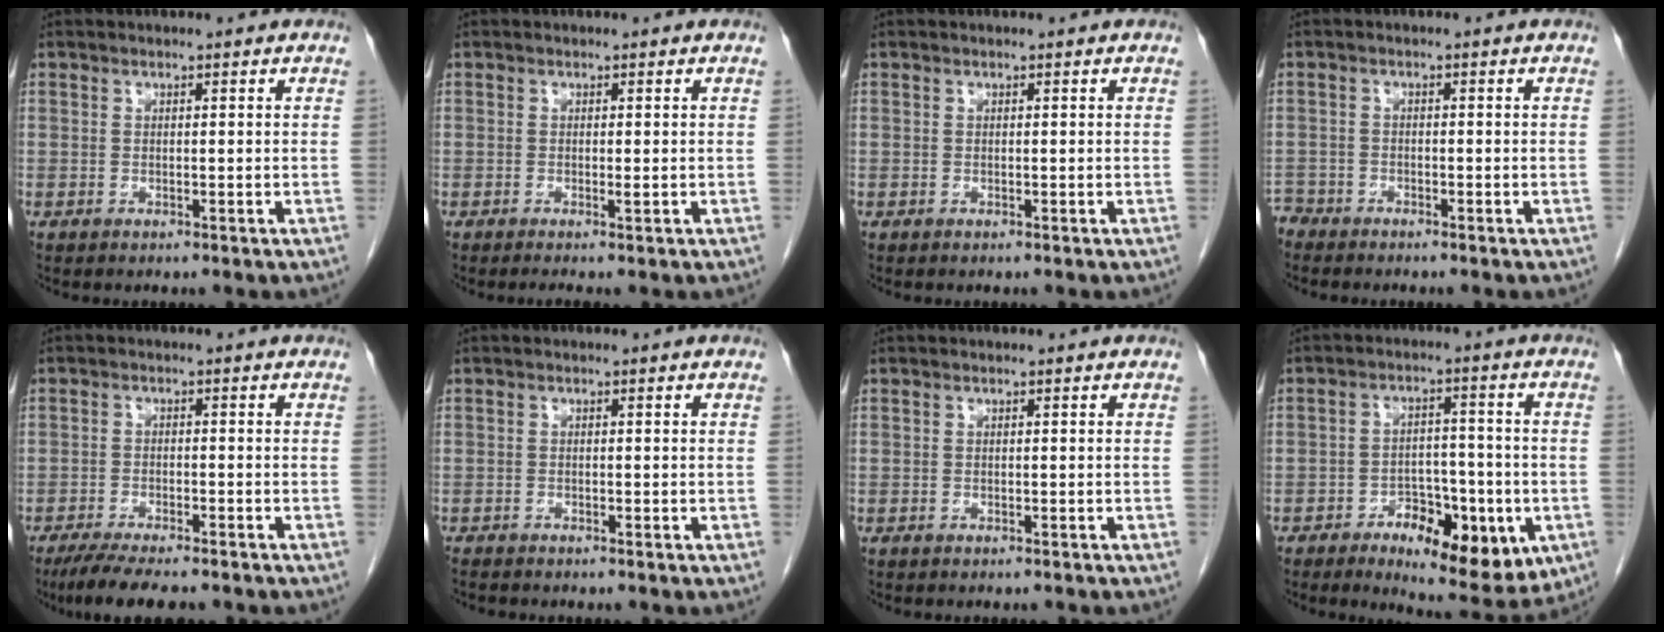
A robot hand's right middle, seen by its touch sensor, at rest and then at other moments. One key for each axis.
{"total": 1.0, "fx": -0.4, "fy": -0.2, "fz": 0.9, "tx": -0.020, "ty": -0.005, "tz": -0.006}
{"total": 0.0}
{"total": 2.8, "fx": -2.6, "fy": 0.8, "fz": -0.4, "tx": 0.010, "ty": -0.004, "tz": -0.054}
{"total": 7.7, "fx": -6.4, "fy": 1.4, "fz": 4.1, "tx": -0.065, "ty": -0.017, "tz": -0.104}
{"total": 1.5, "fx": -1.4, "fy": 0.2, "fz": 0.4, "tx": -0.009, "ty": -0.003, "tz": -0.022}
{"total": 1.3, "fx": -1.2, "fy": 0.3, "fz": 0.5, "tx": -0.012, "ty": -0.002, "tz": -0.014}
{"total": 12.7, "fx": -5.3, "fy": 5.7, "fz": 10.0, "tx": -0.131, "ty": 0.006, "tz": -0.069}